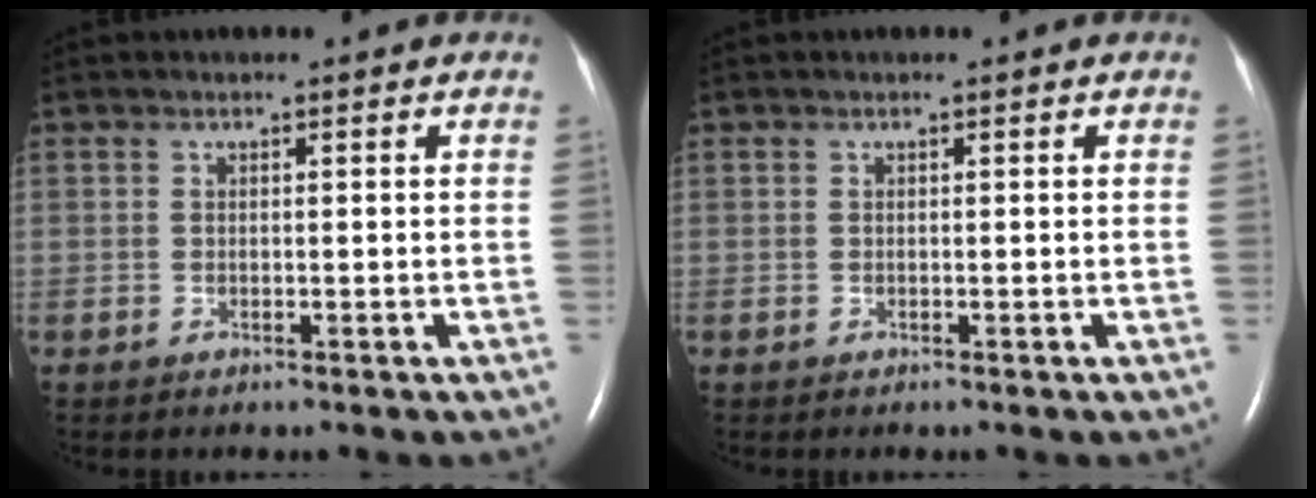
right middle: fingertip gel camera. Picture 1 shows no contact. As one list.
[{"total": 0.0}]